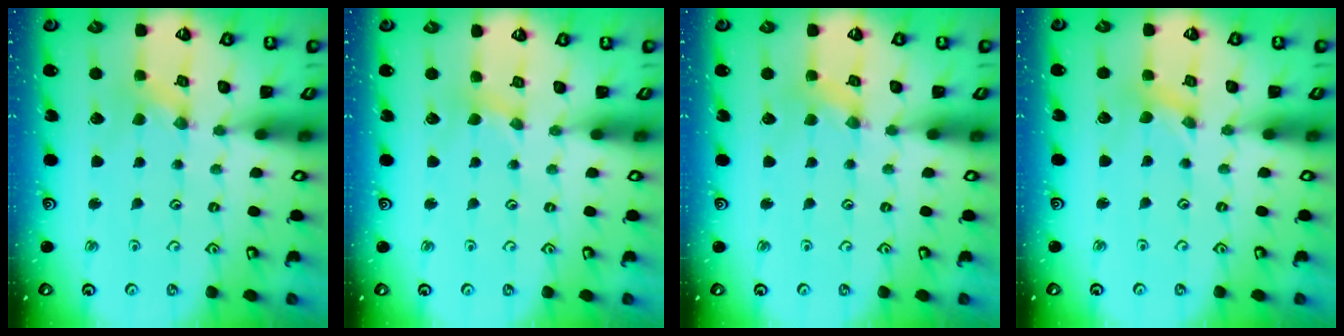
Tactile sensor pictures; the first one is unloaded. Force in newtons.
{"total": 1.2, "press": 1.1, "slide": 0.3}
{"total": 2.0, "press": 1.9, "slide": 0.3}
{"total": 0.0}